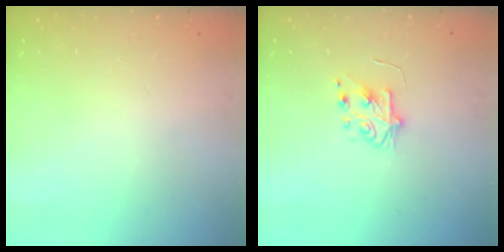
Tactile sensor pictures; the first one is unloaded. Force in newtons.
{"total": 5.8, "press": 5.8, "slide": 0.6}